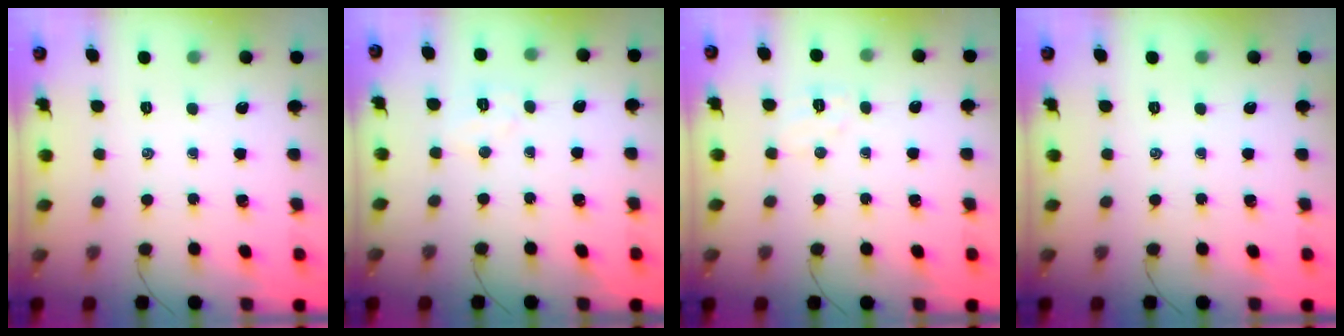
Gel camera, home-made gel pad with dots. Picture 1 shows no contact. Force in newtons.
{"total": 5.2, "press": 5.1, "slide": 0.9}
{"total": 5.0, "press": 4.9, "slide": 1.1}
{"total": 0.0}